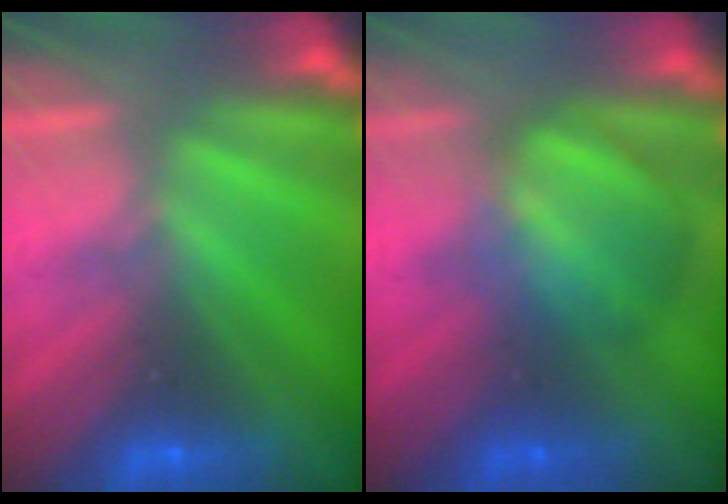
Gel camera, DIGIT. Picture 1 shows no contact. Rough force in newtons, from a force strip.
{"total": 2.8}